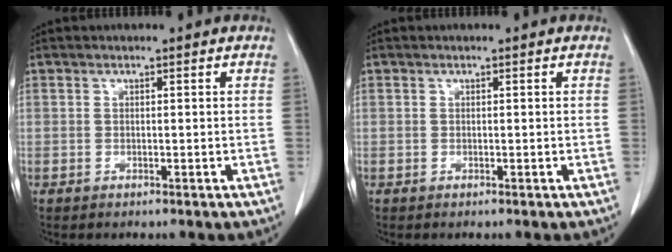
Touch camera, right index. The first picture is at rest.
{"total": 0.0}